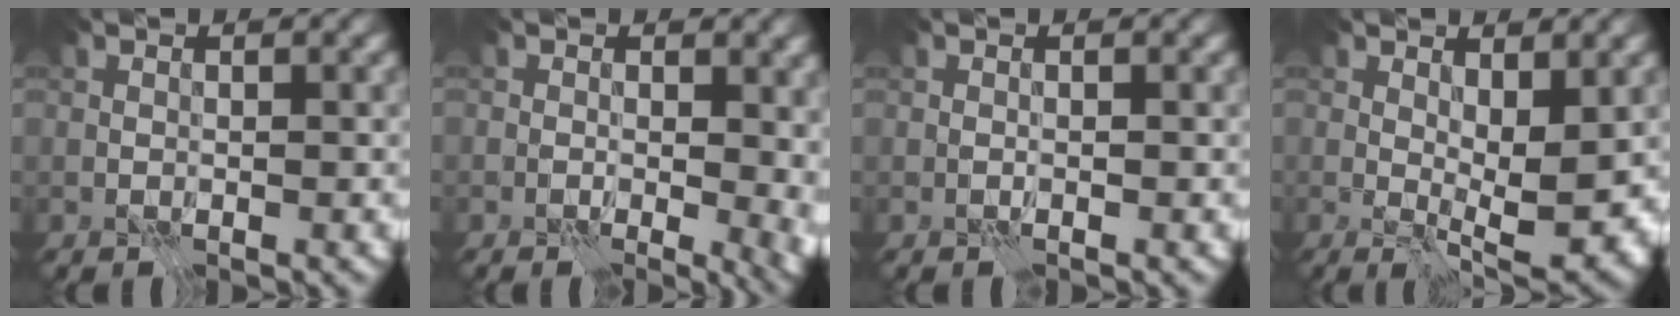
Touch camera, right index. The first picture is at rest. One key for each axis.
{"total": 5.7, "fx": 0.2, "fy": 3.6, "fz": 4.5, "tx": -0.036, "ty": -0.014, "tz": 0.004}
{"total": 0.0}
{"total": 5.1, "fx": 0.9, "fy": 1.4, "fz": 4.8, "tx": -0.078, "ty": -0.008, "tz": 0.018}